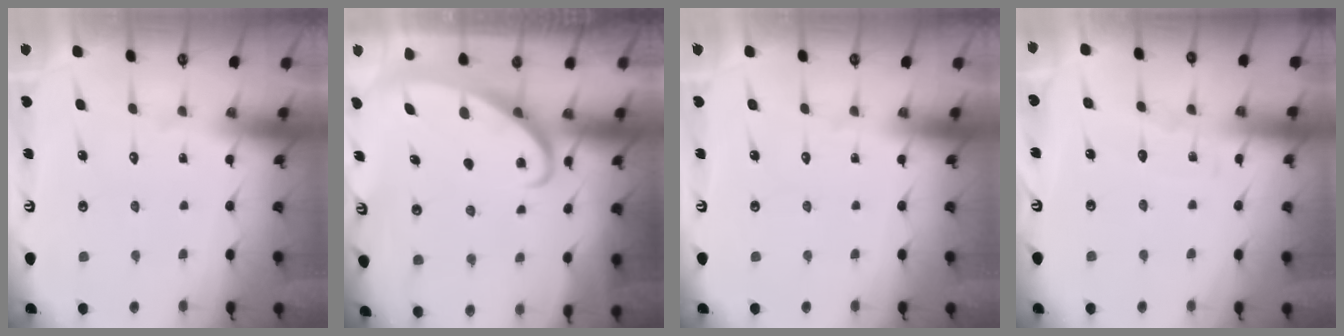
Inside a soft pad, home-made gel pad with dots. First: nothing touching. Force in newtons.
{"total": 2.6, "press": 2.5, "slide": 0.3}
{"total": 0.0}
{"total": 3.3, "press": 3.3, "slide": 0.3}